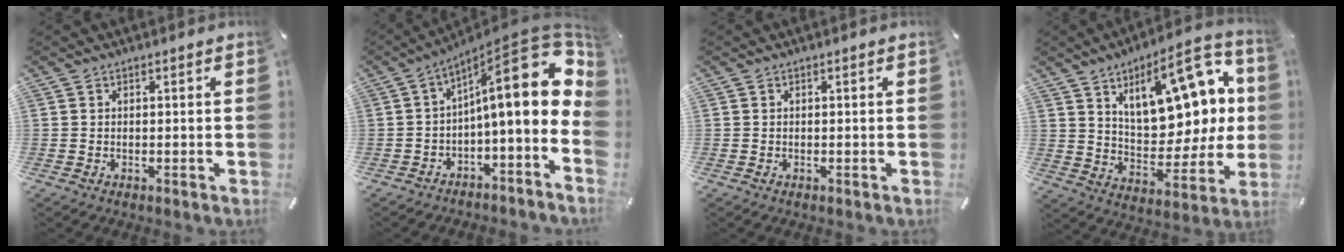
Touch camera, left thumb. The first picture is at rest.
{"total": 21.5, "force": [5.4, 7.4, 19.5], "torque": [-0.268, -0.049, 0.090]}
{"total": 0.0}
{"total": 20.1, "force": [9.4, 10.4, 14.4], "torque": [-0.200, -0.055, 0.159]}